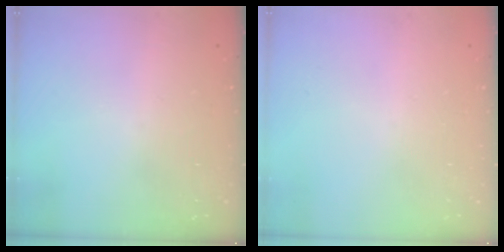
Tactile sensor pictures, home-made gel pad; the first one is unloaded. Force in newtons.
{"total": 0.0}